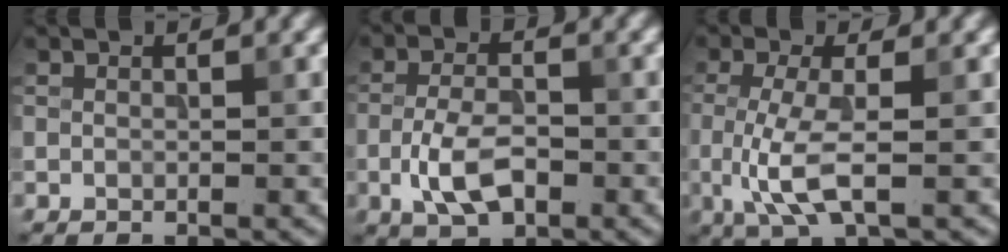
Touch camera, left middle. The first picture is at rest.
{"total": 4.3, "force": [-1.7, 1.8, 3.4], "torque": [-0.075, 0.003, -0.035]}
{"total": 4.1, "force": [-0.8, 0.8, 3.9], "torque": [-0.099, -0.007, -0.016]}